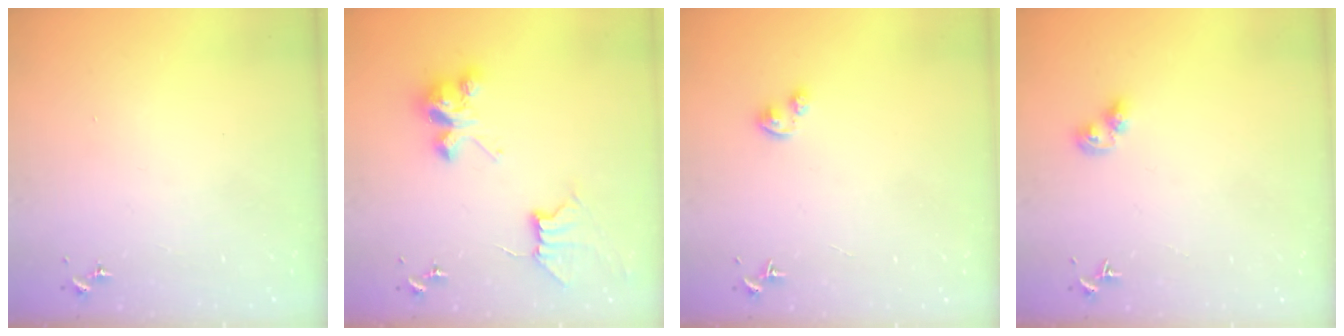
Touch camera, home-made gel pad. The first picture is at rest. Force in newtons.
{"total": 9.5, "press": 9.5, "slide": 0.7}
{"total": 3.2, "press": 3.2, "slide": 0.3}
{"total": 6.1, "press": 6.1, "slide": 0.6}